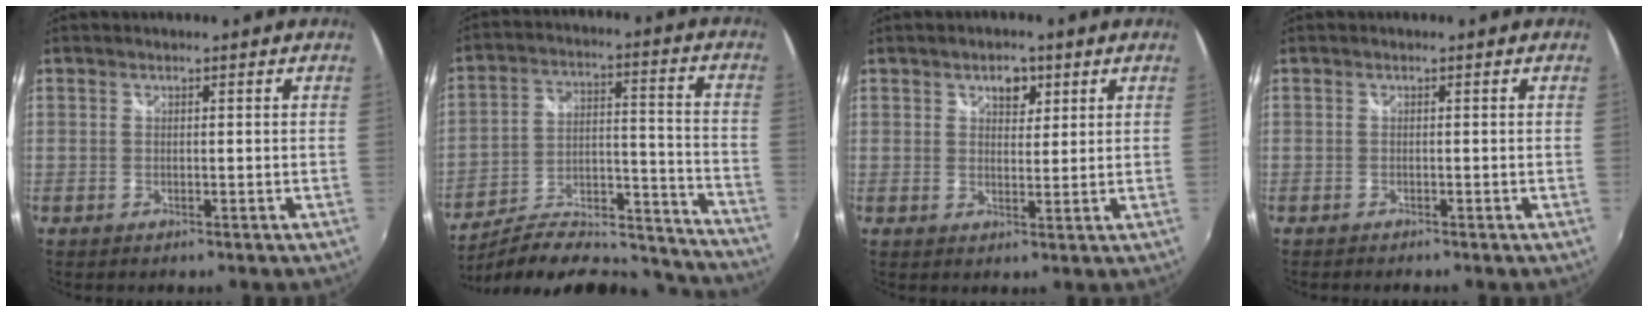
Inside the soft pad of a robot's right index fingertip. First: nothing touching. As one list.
[{"total": 26.5, "force": [-23.3, 7.0, 10.5], "torque": [-0.163, 0.011, -0.316]}, {"total": 3.7, "force": [1.9, 2.4, 2.0], "torque": [-0.023, 0.008, 0.031]}, {"total": 0.9, "force": [-0.9, 0.2, 0.1], "torque": [-0.005, -0.007, -0.018]}]